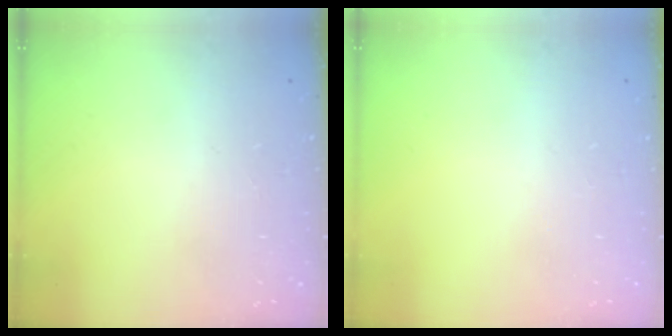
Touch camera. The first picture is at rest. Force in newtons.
{"total": 0.0}